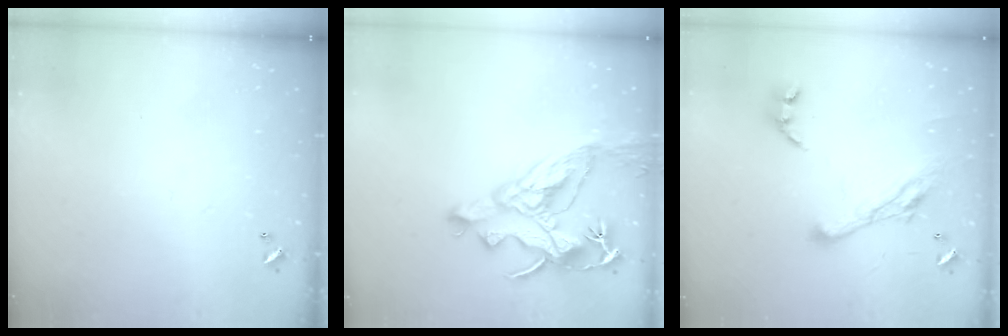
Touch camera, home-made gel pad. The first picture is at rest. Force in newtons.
{"total": 12.3, "press": 12.2, "slide": 1.7}
{"total": 10.6, "press": 10.5, "slide": 1.7}